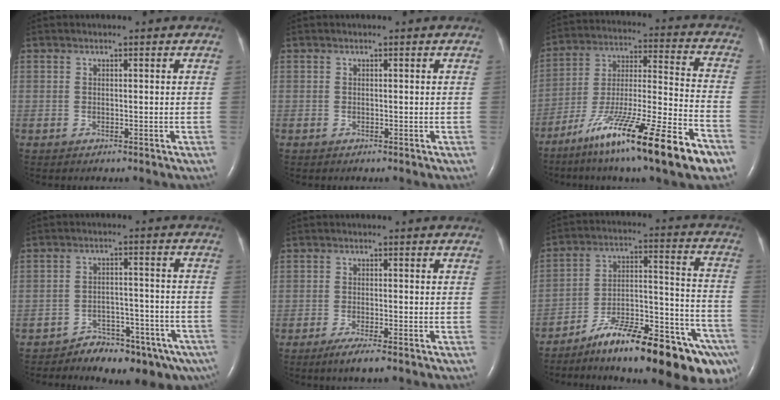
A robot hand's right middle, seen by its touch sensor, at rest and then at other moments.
{"total": 0.0}
{"total": 22.9, "force": [-14.4, 1.0, 17.8], "torque": [-0.276, -0.044, -0.248]}
{"total": 11.2, "force": [-9.0, 4.0, 5.4], "torque": [-0.053, 0.033, -0.123]}
{"total": 4.0, "force": [-2.7, 0.3, 3.0], "torque": [-0.056, -0.012, -0.042]}
{"total": 23.5, "force": [-16.7, 4.2, 15.9], "torque": [-0.168, 0.034, -0.255]}